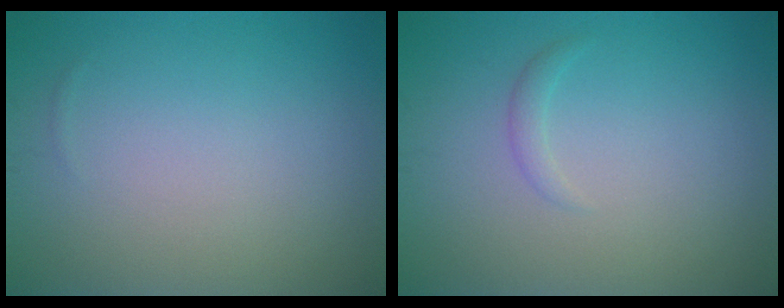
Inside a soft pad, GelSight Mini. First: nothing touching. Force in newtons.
{"total": 0.9, "press": 0.9, "slide": 0.0}